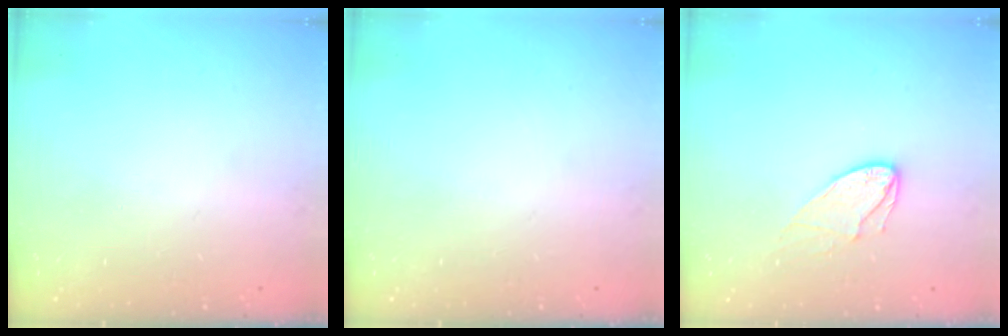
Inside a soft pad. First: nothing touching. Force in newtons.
{"total": 0.0}
{"total": 7.6, "press": 7.6, "slide": 0.3}